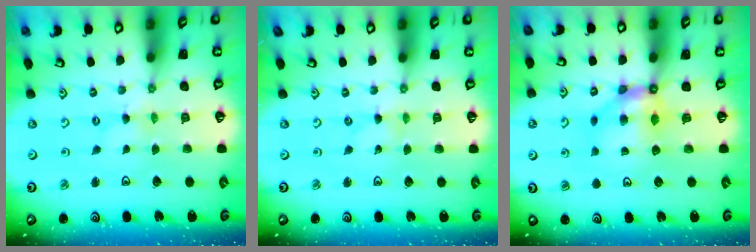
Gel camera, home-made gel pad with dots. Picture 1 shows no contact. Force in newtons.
{"total": 0.0}
{"total": 7.6, "press": 7.6, "slide": 0.7}